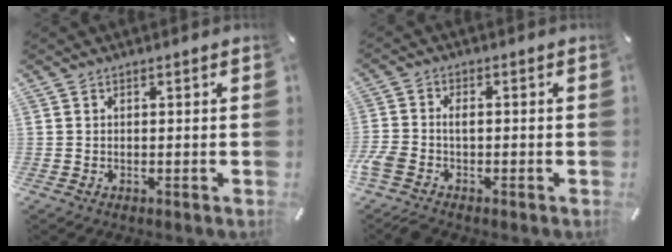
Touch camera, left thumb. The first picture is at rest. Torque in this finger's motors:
{"motor_torque": [0.00, 0.13, 0.72, 0.68, 0.27]}